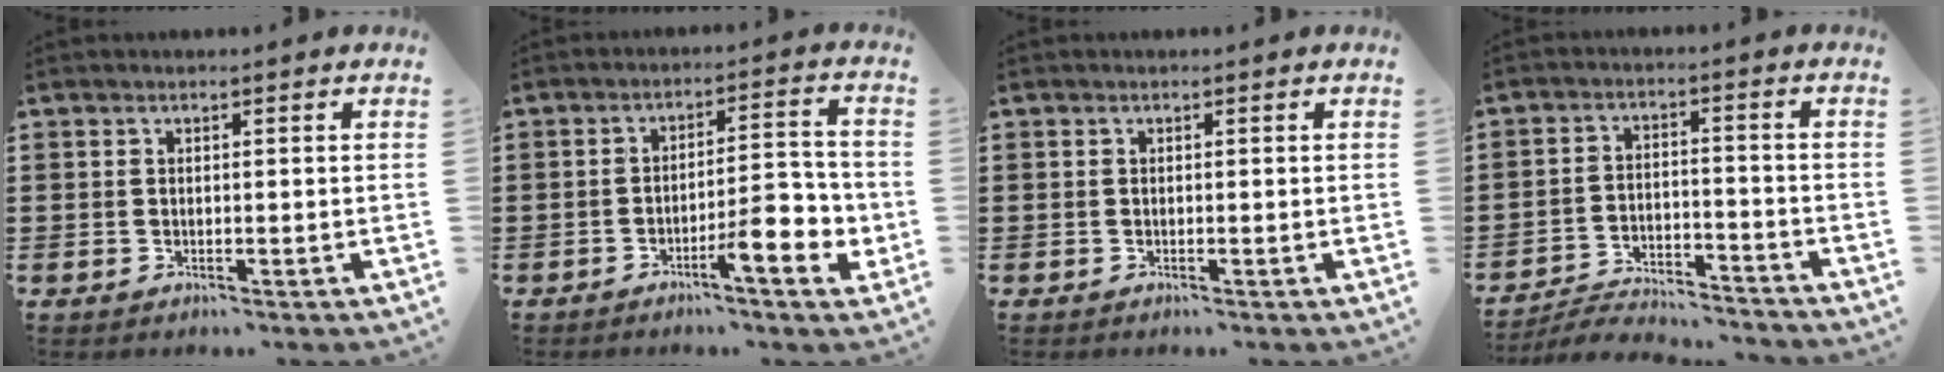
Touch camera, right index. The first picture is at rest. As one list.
[{"total": 7.5, "force": [-3.4, 1.9, 6.4], "torque": [-0.086, -0.005, -0.060]}, {"total": 0.0}, {"total": 4.9, "force": [-4.9, 0.5, 0.6], "torque": [-0.021, 0.004, -0.102]}]